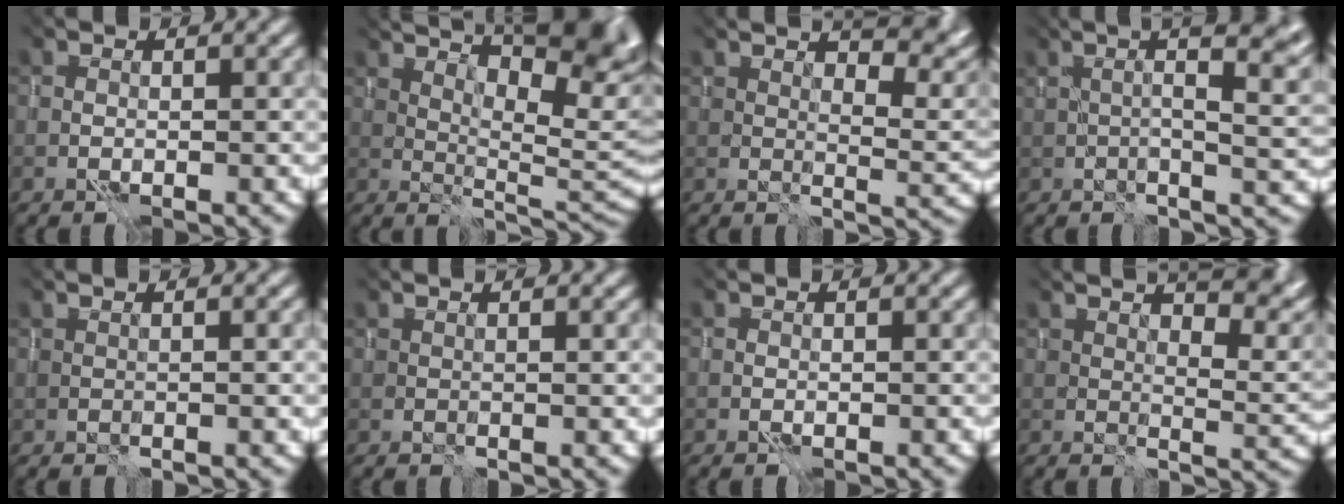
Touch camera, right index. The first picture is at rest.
{"total": 9.2, "force": [5.8, 2.1, 6.8], "torque": [-0.094, 0.010, 0.098]}
{"total": 3.5, "force": [2.6, 0.6, 2.3], "torque": [-0.023, -0.005, 0.053]}
{"total": 6.6, "force": [0.4, 1.0, 6.5], "torque": [-0.050, 0.011, 0.006]}
{"total": 0.7, "force": [0.6, 0.0, -0.2], "torque": [0.000, -0.010, 0.009]}
{"total": 1.2, "force": [1.1, 0.2, 0.3], "torque": [-0.007, -0.001, 0.012]}
{"total": 0.0}
{"total": 3.4, "force": [2.7, 0.2, 2.1], "torque": [-0.023, -0.005, 0.056]}